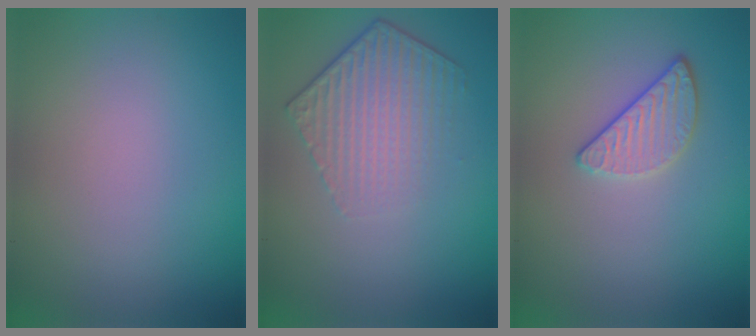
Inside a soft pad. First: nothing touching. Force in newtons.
{"total": 4.4, "press": 3.2, "slide": 3.1}
{"total": 2.4, "press": 2.2, "slide": 0.9}